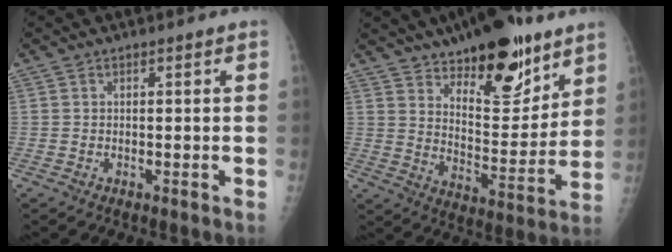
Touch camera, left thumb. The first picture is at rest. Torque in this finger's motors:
{"motor_torque": [0.46, 0.57, 0.04, -0.34, 0.09]}